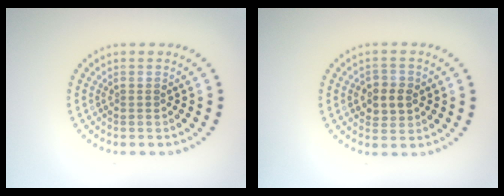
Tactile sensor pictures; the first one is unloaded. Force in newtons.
{"total": 2.7, "press": 2.6, "slide": 0.5}